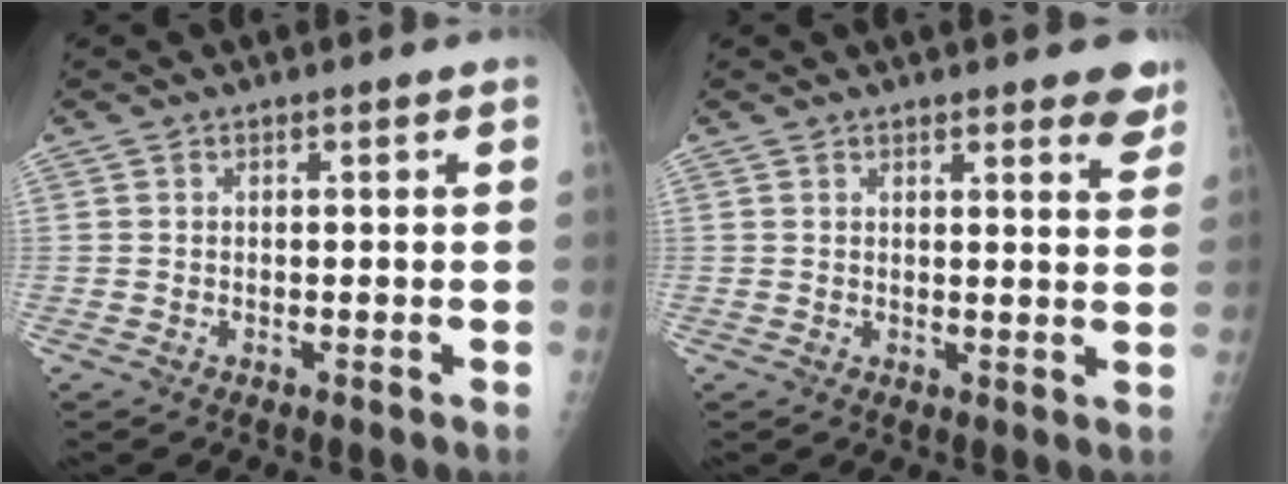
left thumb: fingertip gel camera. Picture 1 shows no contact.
{"total": 5.4, "force": [4.0, 1.5, 3.4], "torque": [-0.019, -0.019, 0.040]}